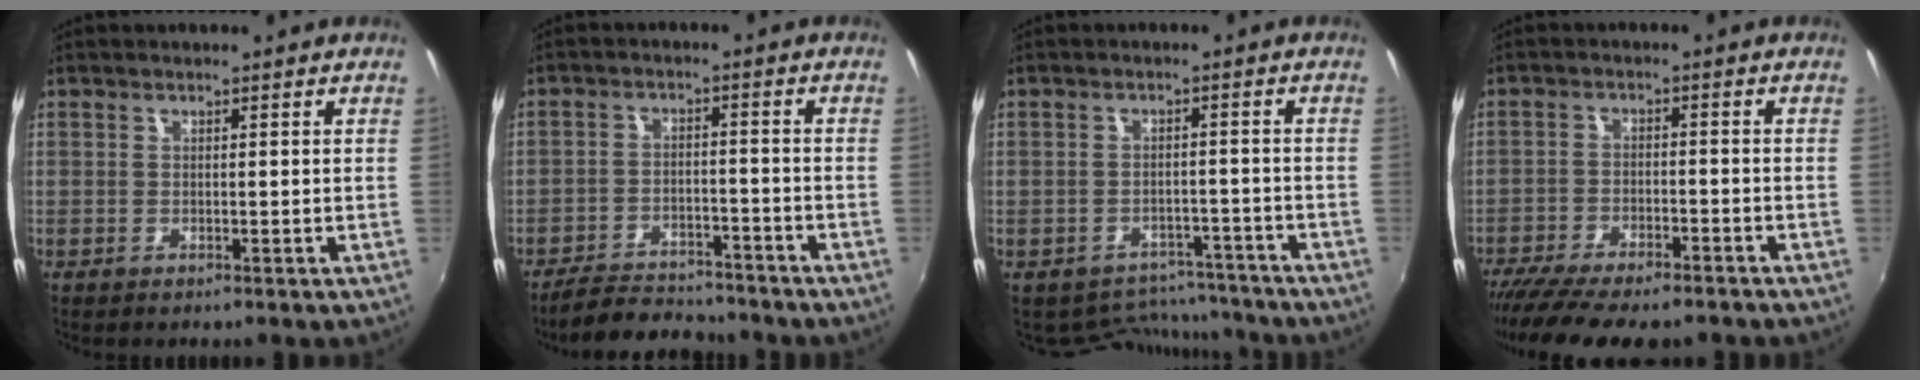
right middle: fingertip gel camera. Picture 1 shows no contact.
{"total": 10.8, "force": [-9.8, 3.3, 3.3], "torque": [-0.090, 0.003, -0.144]}
{"total": 8.8, "force": [-7.5, 4.5, 0.9], "torque": [-0.019, 0.028, -0.086]}
{"total": 15.0, "force": [-12.5, 3.7, 7.5], "torque": [-0.156, -0.046, -0.194]}